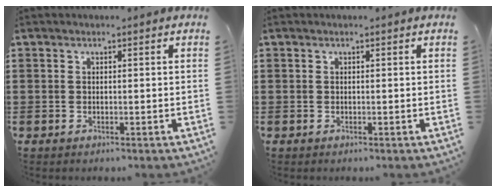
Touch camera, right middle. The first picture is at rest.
{"total": 0.0}